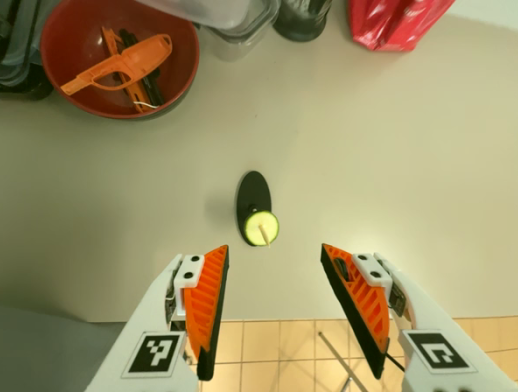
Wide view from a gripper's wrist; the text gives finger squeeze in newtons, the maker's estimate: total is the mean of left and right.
{"total": 0.0}